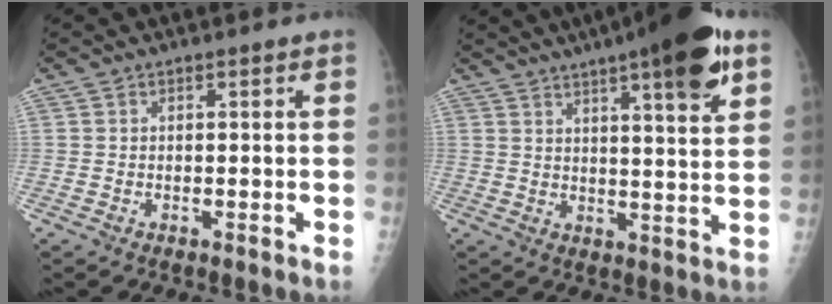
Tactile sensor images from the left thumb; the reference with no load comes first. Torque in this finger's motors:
{"motor_torque": [2.32, 1.44, 1.50, -1.14, 0.19]}